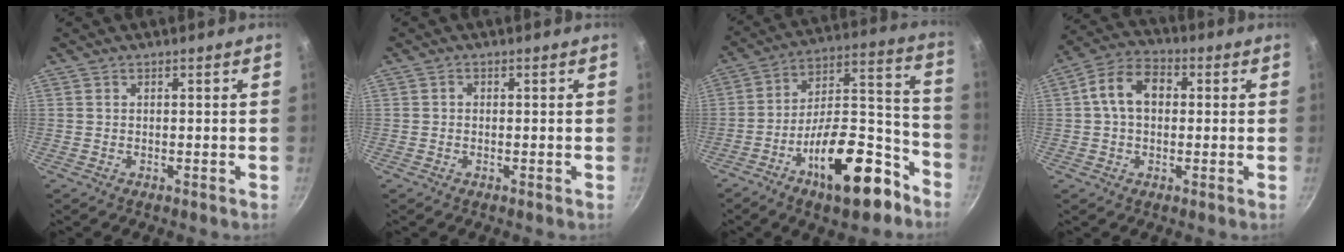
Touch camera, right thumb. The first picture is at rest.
{"total": 0.7, "force": [0.0, 0.6, 0.3], "torque": [-0.003, 0.004, -0.001]}
{"total": 21.7, "force": [-12.1, 9.0, 15.7], "torque": [-0.190, 0.101, -0.189]}
{"total": 9.5, "force": [1.2, 6.7, 6.7], "torque": [-0.096, 0.025, 0.005]}